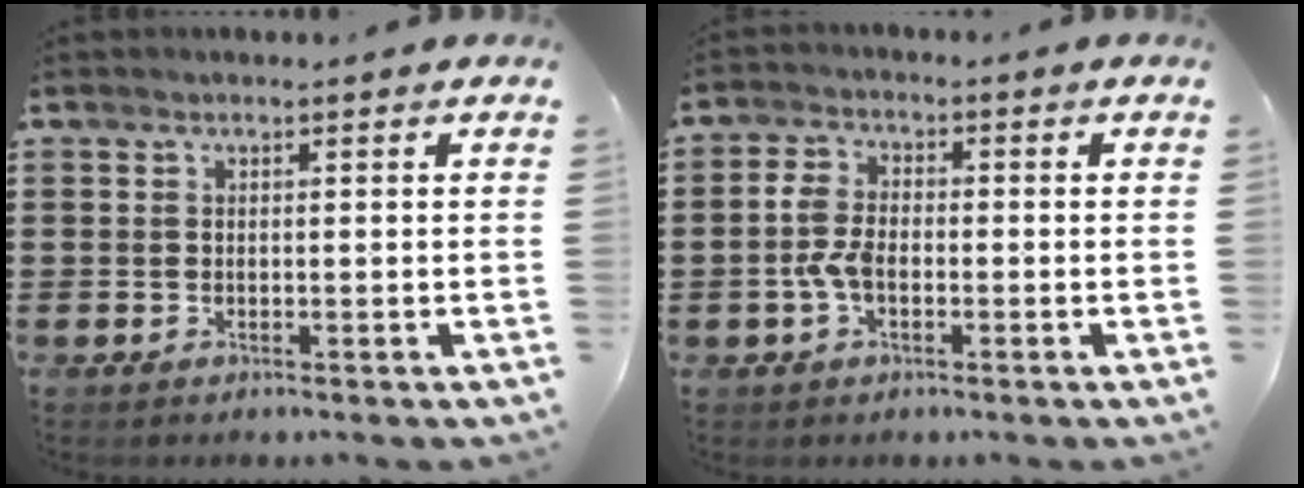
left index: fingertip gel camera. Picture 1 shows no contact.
{"total": 4.9, "force": [-1.1, 2.7, 4.0], "torque": [-0.107, -0.004, -0.030]}